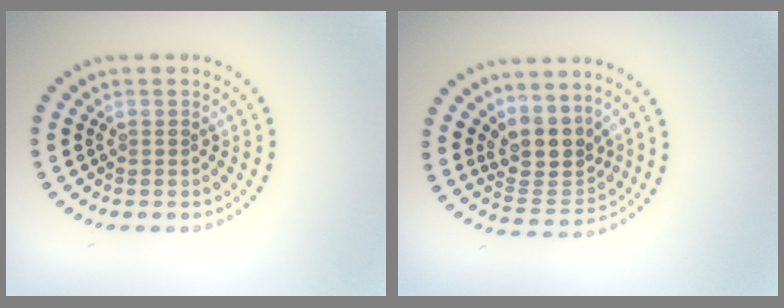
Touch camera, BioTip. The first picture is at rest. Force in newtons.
{"total": 3.8, "press": 3.1, "slide": 2.3}